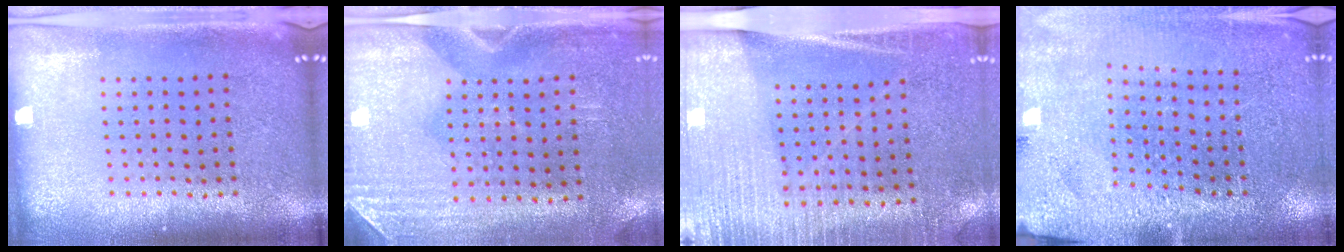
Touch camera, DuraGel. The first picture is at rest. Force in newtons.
{"total": 2.9, "press": 2.5, "slide": 1.5}
{"total": 2.8, "press": 2.5, "slide": 1.3}
{"total": 2.8, "press": 2.8, "slide": 0.1}